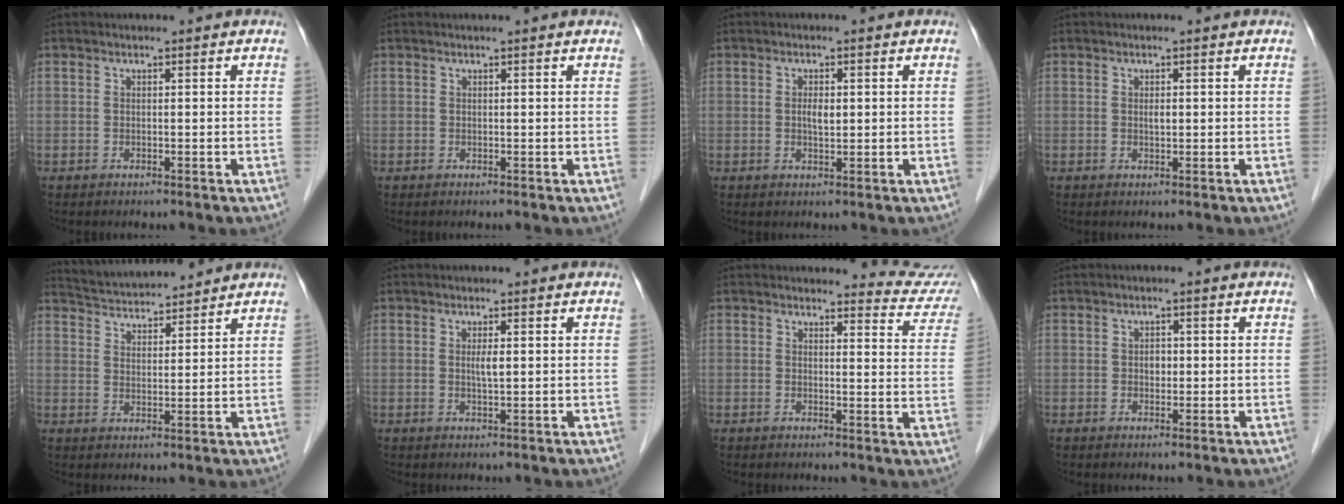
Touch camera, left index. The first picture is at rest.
{"total": 1.0, "force": [0.9, -0.2, 0.5], "torque": [-0.012, 0.009, 0.011]}
{"total": 1.8, "force": [-0.3, 0.7, 1.7], "torque": [-0.033, -0.006, -0.003]}
{"total": 0.8, "force": [-0.4, 0.3, 0.7], "torque": [-0.013, -0.007, -0.006]}
{"total": 8.5, "force": [8.3, 0.8, 1.9], "torque": [-0.042, 0.019, 0.138]}
{"total": 1.5, "force": [-0.2, 0.1, 1.5], "torque": [-0.032, -0.006, -0.003]}
{"total": 7.1, "force": [7.0, 0.6, -0.6], "torque": [0.017, -0.063, 0.050]}
{"total": 1.5, "force": [-0.6, 1.1, 0.9], "torque": [-0.014, -0.004, -0.008]}